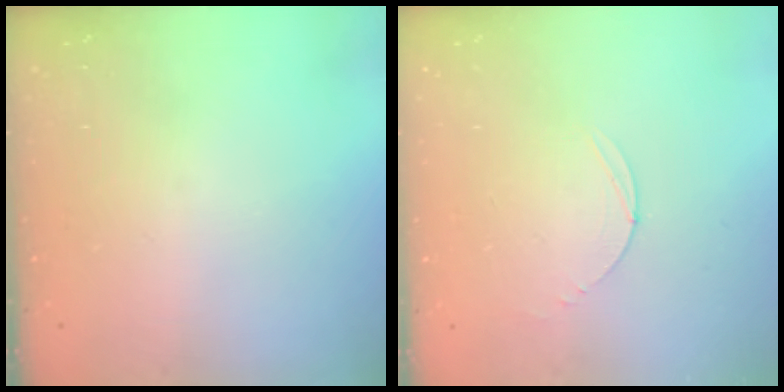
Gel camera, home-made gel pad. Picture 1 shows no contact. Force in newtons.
{"total": 2.8, "press": 2.8, "slide": 0.3}